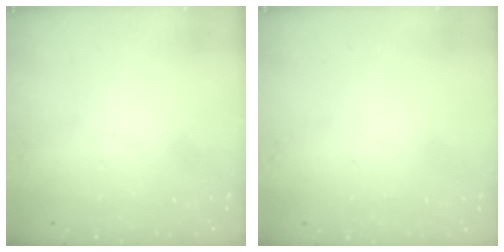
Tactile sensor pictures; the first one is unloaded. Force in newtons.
{"total": 0.9, "press": 0.9, "slide": 0.0}